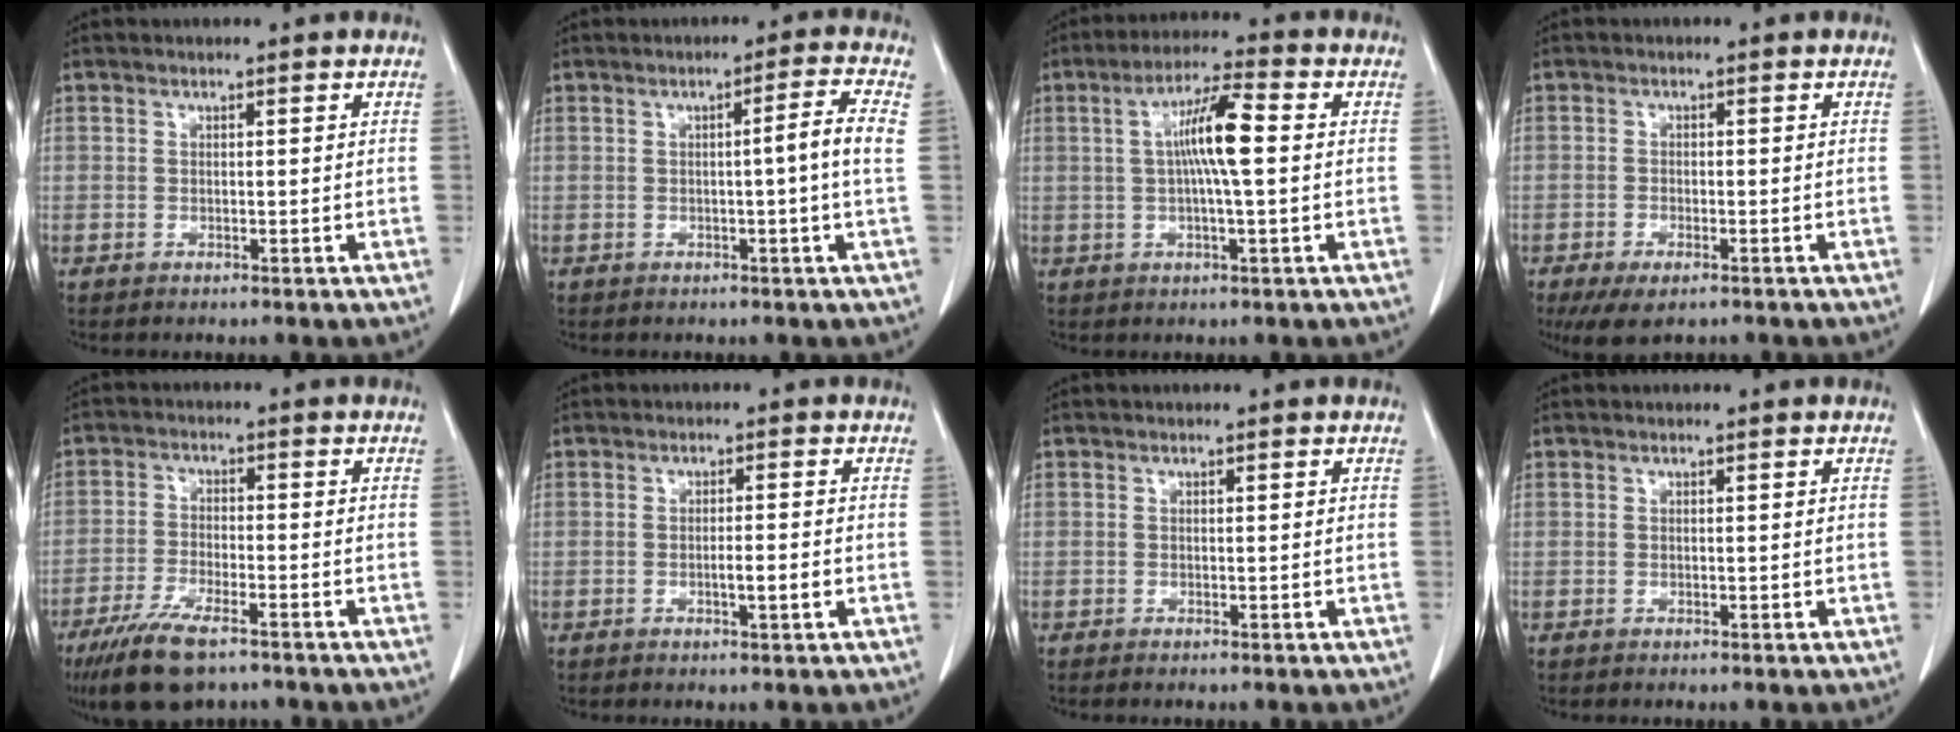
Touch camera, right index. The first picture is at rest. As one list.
[{"total": 4.6, "force": [-0.1, -1.1, 4.4], "torque": [-0.063, 0.002, -0.002]}, {"total": 8.3, "force": [0.7, 0.6, 8.2], "torque": [-0.153, 0.011, 0.006]}, {"total": 5.5, "force": [-3.8, 2.0, 3.5], "torque": [-0.060, -0.012, -0.057]}, {"total": 9.6, "force": [-6.8, 2.5, 6.3], "torque": [-0.120, -0.020, -0.114]}, {"total": 2.6, "force": [-0.8, 0.1, 2.5], "torque": [-0.042, -0.002, -0.013]}, {"total": 0.0}, {"total": 0.0}]